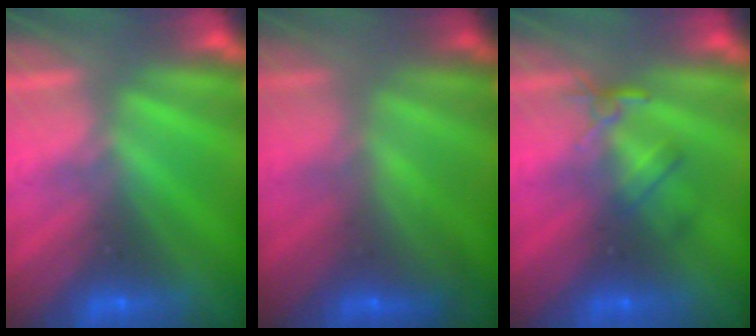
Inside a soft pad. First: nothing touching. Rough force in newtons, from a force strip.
{"total": 3.1}
{"total": 2.4}